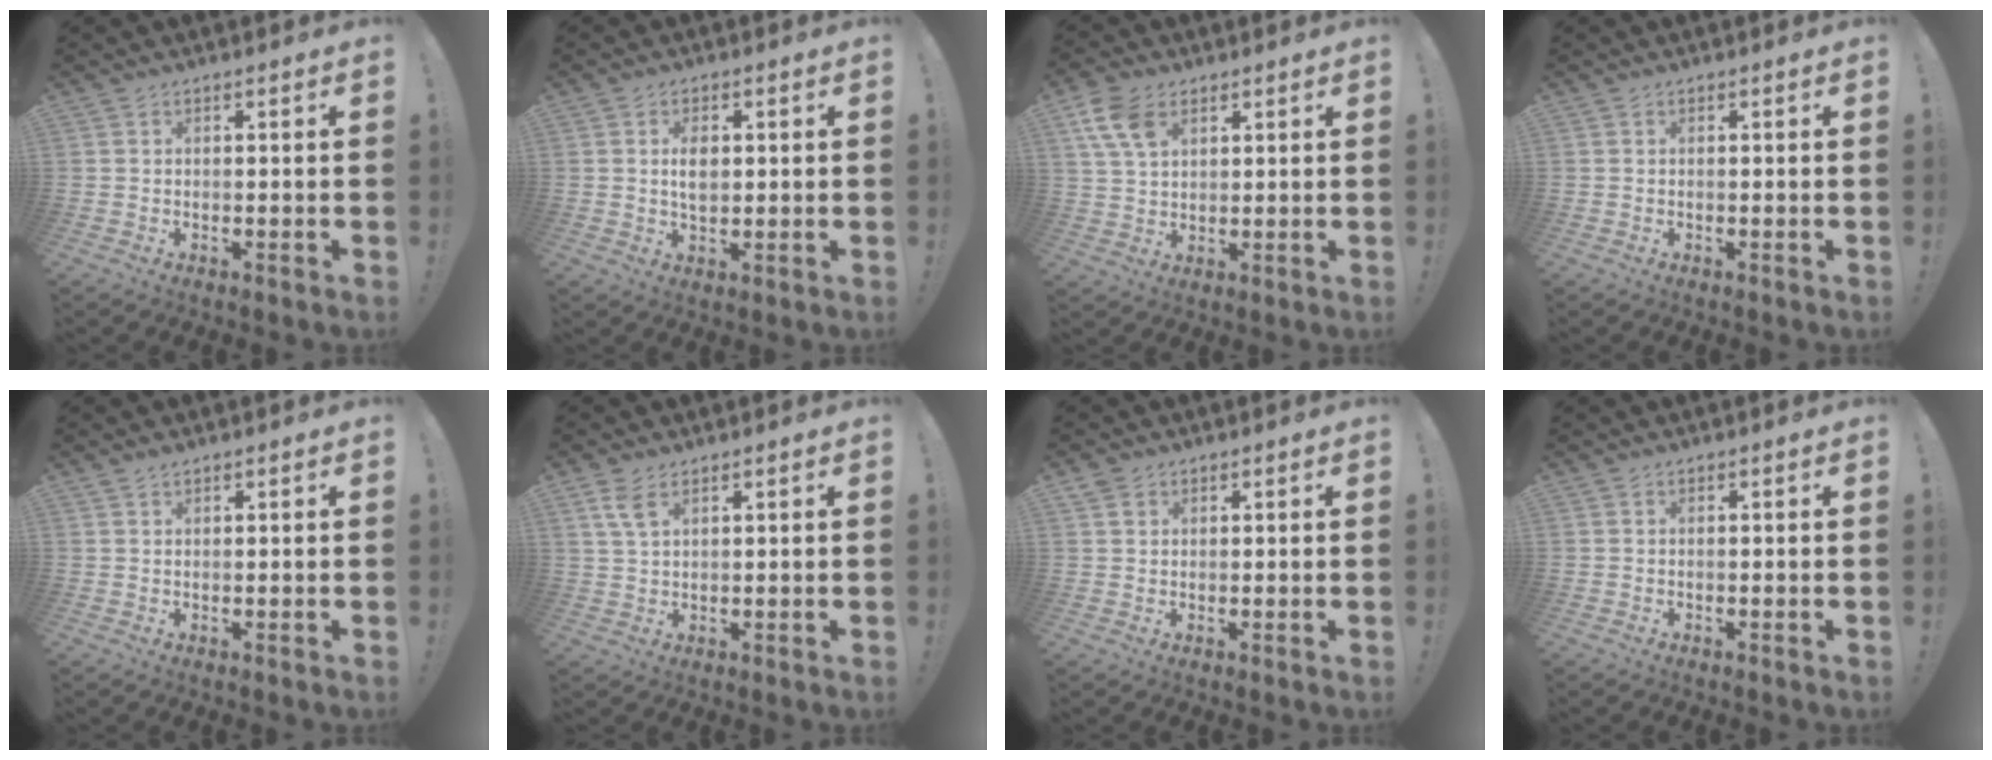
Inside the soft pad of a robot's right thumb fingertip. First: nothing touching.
{"total": 4.6, "force": [0.7, 2.7, 3.6], "torque": [-0.056, -0.003, 0.006]}
{"total": 10.1, "force": [4.7, 6.6, 6.0], "torque": [-0.110, -0.009, 0.093]}
{"total": 0.0}
{"total": 1.2, "force": [1.1, 0.1, 0.5], "torque": [-0.001, -0.004, 0.019]}
{"total": 5.1, "force": [2.9, 2.2, 3.5], "torque": [-0.067, -0.008, 0.054]}
{"total": 2.3, "force": [1.5, 1.6, 0.6], "torque": [0.000, -0.007, 0.025]}
{"total": 0.0}